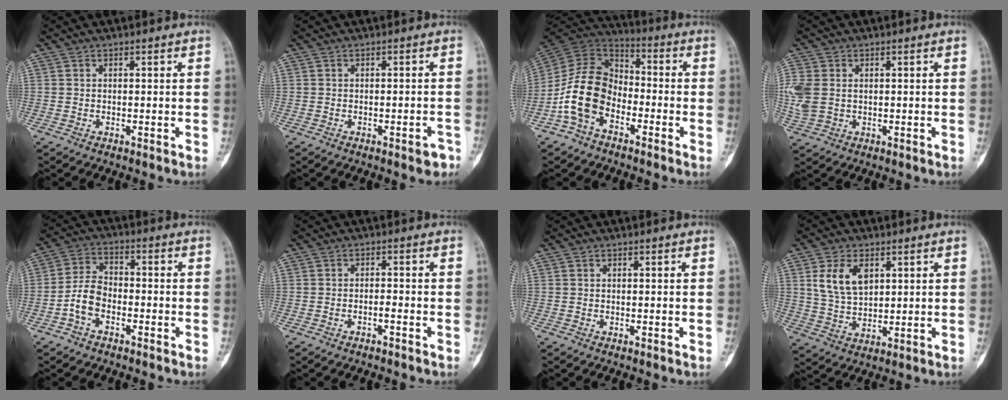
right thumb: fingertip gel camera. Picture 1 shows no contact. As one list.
[{"total": 2.6, "force": [-1.6, 0.9, 1.8], "torque": [-0.015, 0.011, -0.020]}, {"total": 13.4, "force": [-5.1, 9.3, 8.3], "torque": [-0.145, 0.057, -0.109]}, {"total": 7.2, "force": [0.8, 5.3, 4.8], "torque": [-0.123, 0.005, 0.024]}, {"total": 6.7, "force": [-2.8, 4.2, 4.3], "torque": [-0.076, 0.028, -0.065]}, {"total": 1.5, "force": [-1.1, 0.4, 1.0], "torque": [-0.017, 0.015, -0.017]}, {"total": 0.0}, {"total": 8.8, "force": [3.2, 5.4, 6.1], "torque": [-0.104, -0.011, 0.068]}]